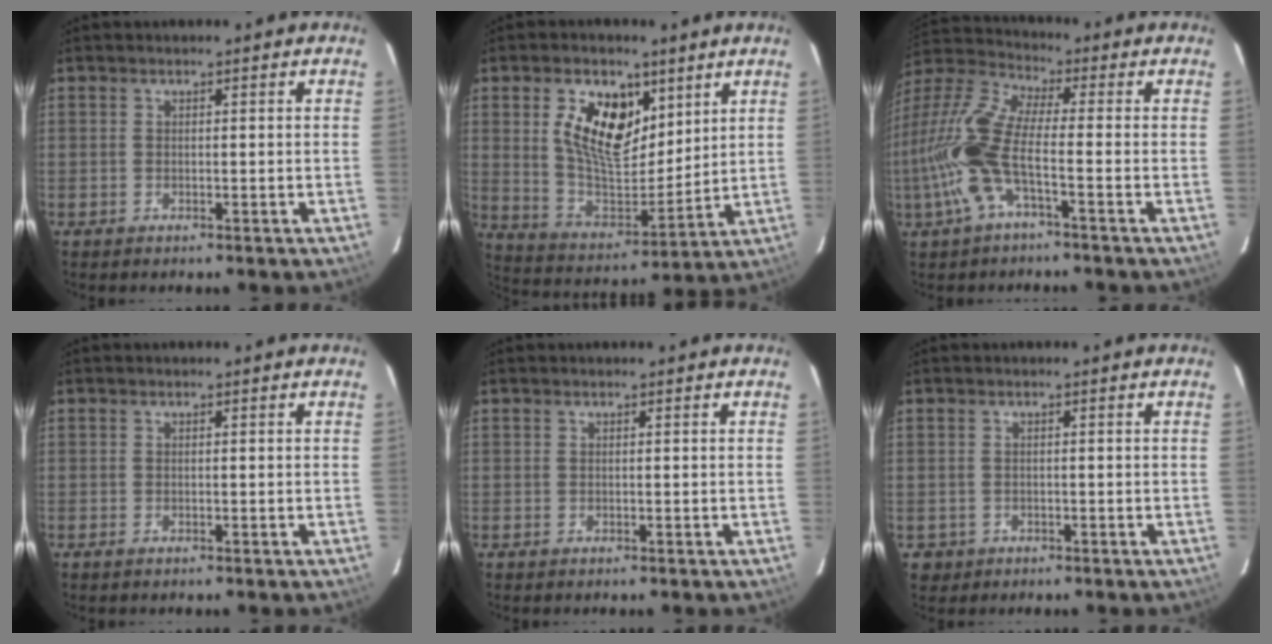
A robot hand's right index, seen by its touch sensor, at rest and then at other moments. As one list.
[{"total": 14.4, "force": [5.9, 7.9, 10.5], "torque": [-0.193, 0.003, 0.115]}, {"total": 13.4, "force": [-3.6, 3.5, 12.4], "torque": [-0.272, 0.002, -0.077]}, {"total": 0.5, "force": [-0.4, 0.2, 0.3], "torque": [-0.008, 0.000, -0.007]}, {"total": 0.0}, {"total": 2.8, "force": [-0.7, 2.6, 0.4], "torque": [-0.008, 0.005, -0.004]}]